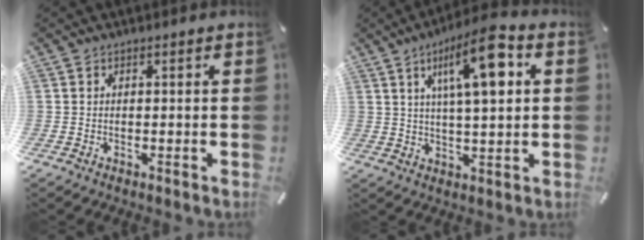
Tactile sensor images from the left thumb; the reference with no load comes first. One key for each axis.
{"total": 14.1, "fx": 5.0, "fy": 4.3, "fz": 12.5, "tx": -0.205, "ty": -0.006, "tz": 0.075}